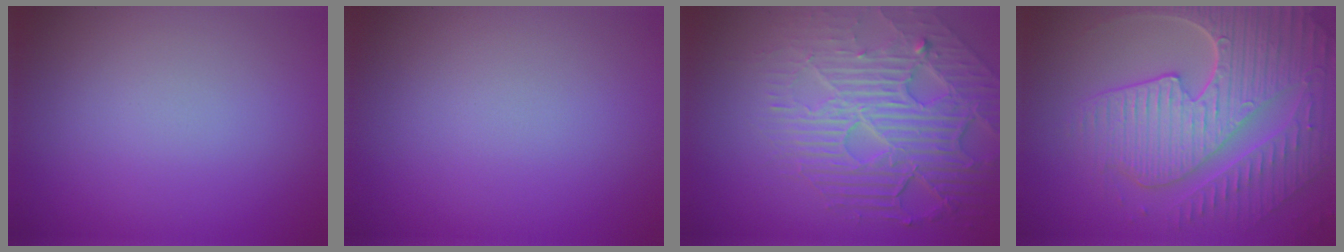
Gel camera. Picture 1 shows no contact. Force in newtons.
{"total": 0.0}
{"total": 8.0, "press": 5.5, "slide": 5.8}
{"total": 10.0, "press": 6.6, "slide": 7.5}